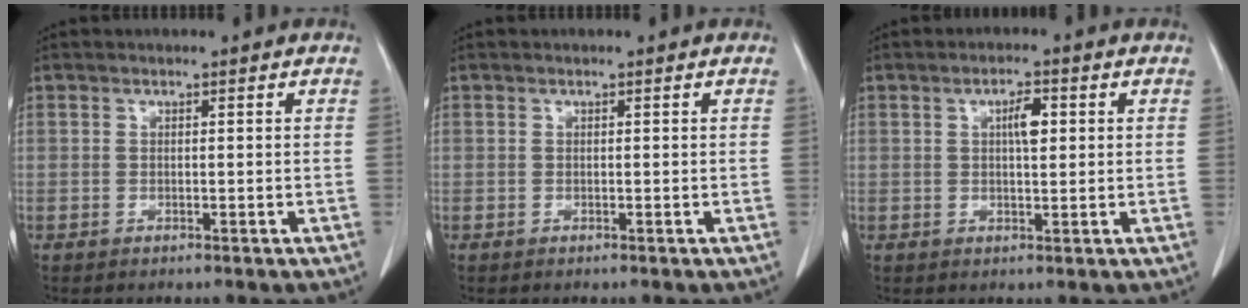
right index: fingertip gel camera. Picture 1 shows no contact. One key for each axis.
{"total": 0.0}
{"total": 3.5, "fx": 0.9, "fy": 1.0, "fz": 3.2, "tx": -0.053, "ty": 0.005, "tz": 0.013}